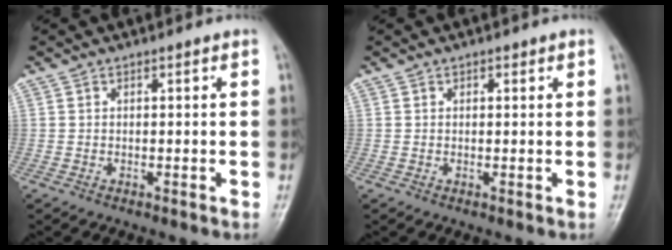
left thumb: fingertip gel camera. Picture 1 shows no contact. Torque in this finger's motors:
{"motor_torque": [-0.30, -0.03, -0.14, 0.27, 0.03]}